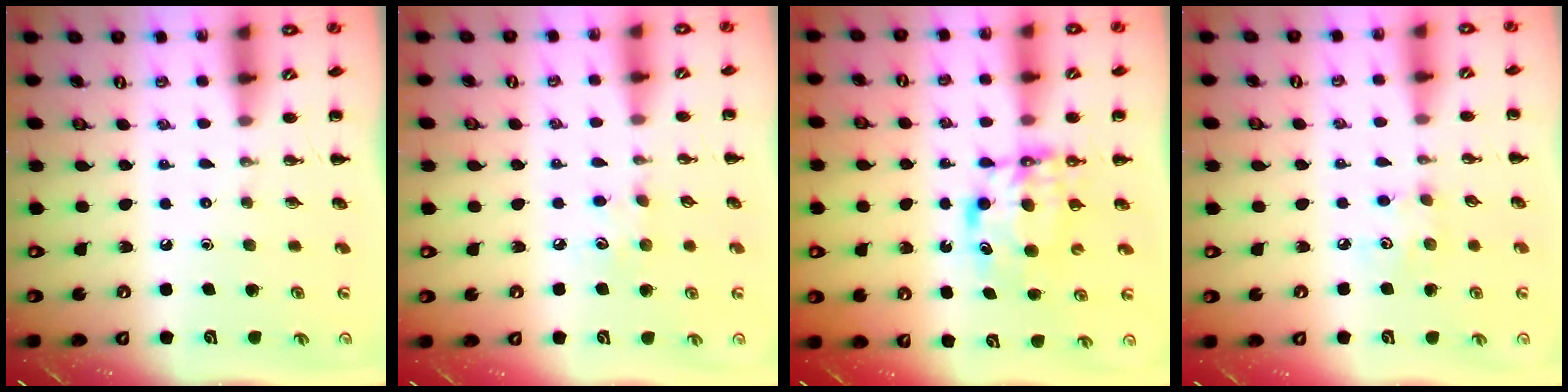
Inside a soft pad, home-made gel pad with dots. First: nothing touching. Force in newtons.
{"total": 5.4, "press": 5.2, "slide": 1.3}
{"total": 8.3, "press": 8.2, "slide": 1.1}
{"total": 3.8, "press": 3.8, "slide": 0.7}